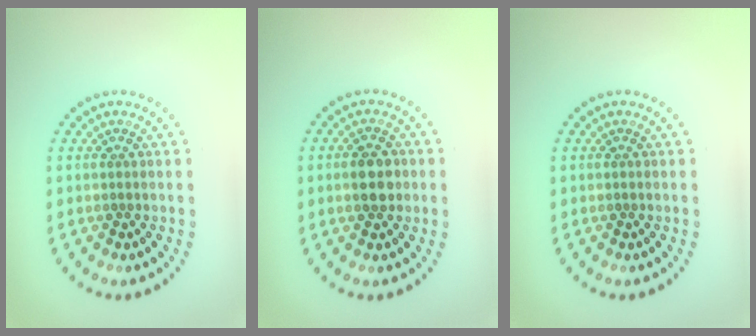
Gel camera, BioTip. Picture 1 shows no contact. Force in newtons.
{"total": 2.8, "press": 2.8, "slide": 0.2}
{"total": 0.0}